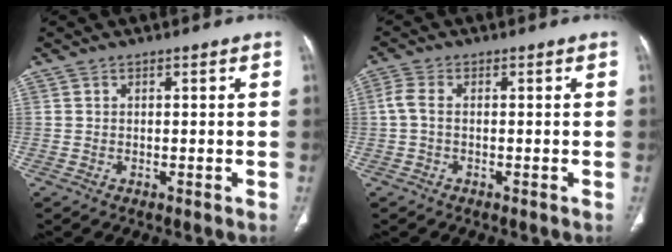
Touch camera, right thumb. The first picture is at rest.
{"total": 2.6, "force": [-0.3, 1.3, 2.2], "torque": [-0.062, 0.007, -0.009]}